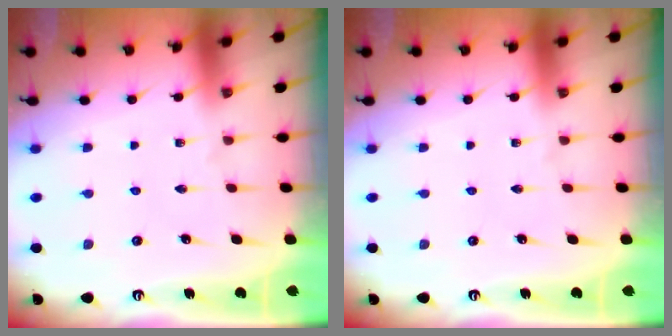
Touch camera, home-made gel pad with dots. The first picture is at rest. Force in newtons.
{"total": 0.0}